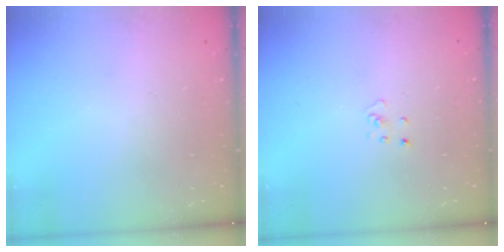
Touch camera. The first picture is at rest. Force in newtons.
{"total": 2.3, "press": 2.3, "slide": 0.2}